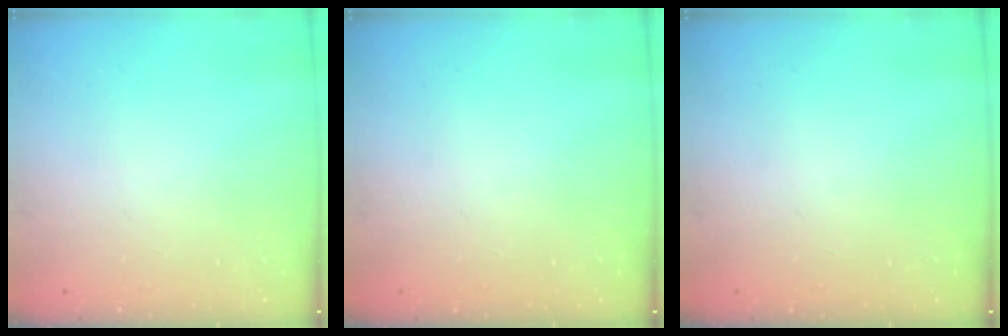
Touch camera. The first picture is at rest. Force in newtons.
{"total": 0.0}
{"total": 0.0}